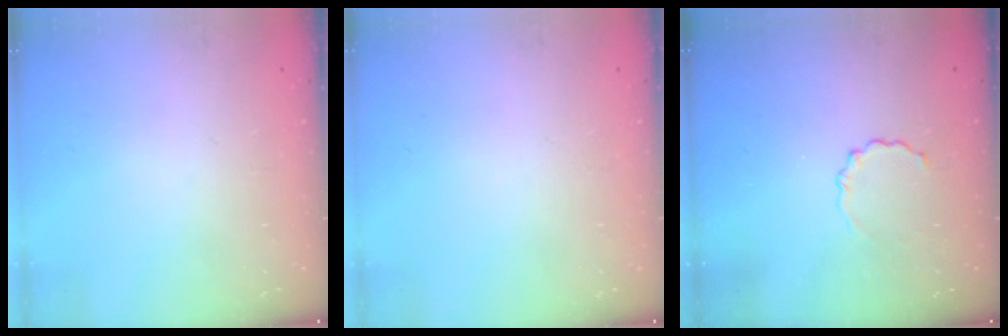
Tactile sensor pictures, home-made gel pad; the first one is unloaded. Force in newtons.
{"total": 0.0}
{"total": 3.1, "press": 2.9, "slide": 1.1}